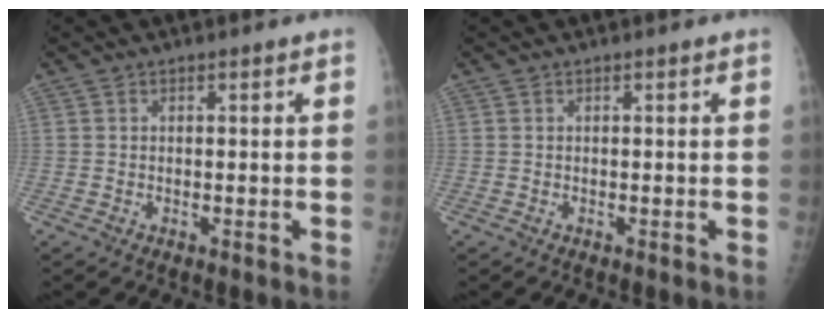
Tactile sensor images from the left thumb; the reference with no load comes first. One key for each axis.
{"total": 0.0}